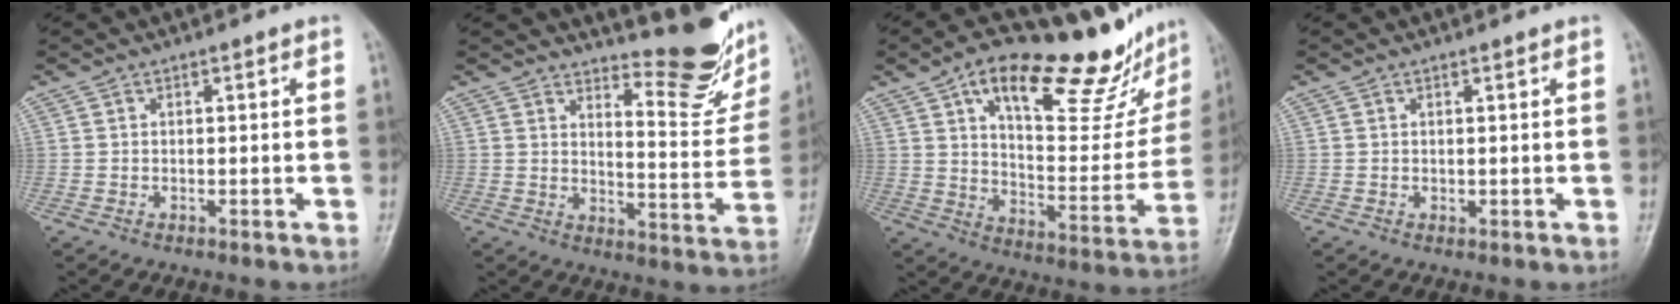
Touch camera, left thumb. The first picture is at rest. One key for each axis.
{"total": 12.4, "fx": 11.0, "fy": 2.7, "fz": 5.0, "tx": -0.041, "ty": -0.111, "tz": 0.144}
{"total": 26.3, "fx": 16.8, "fy": 9.6, "fz": 17.8, "tx": -0.207, "ty": -0.048, "tz": 0.254}
{"total": 0.6, "fx": 0.4, "fy": 0.3, "fz": 0.3, "tx": -0.004, "ty": -0.004, "tz": 0.006}